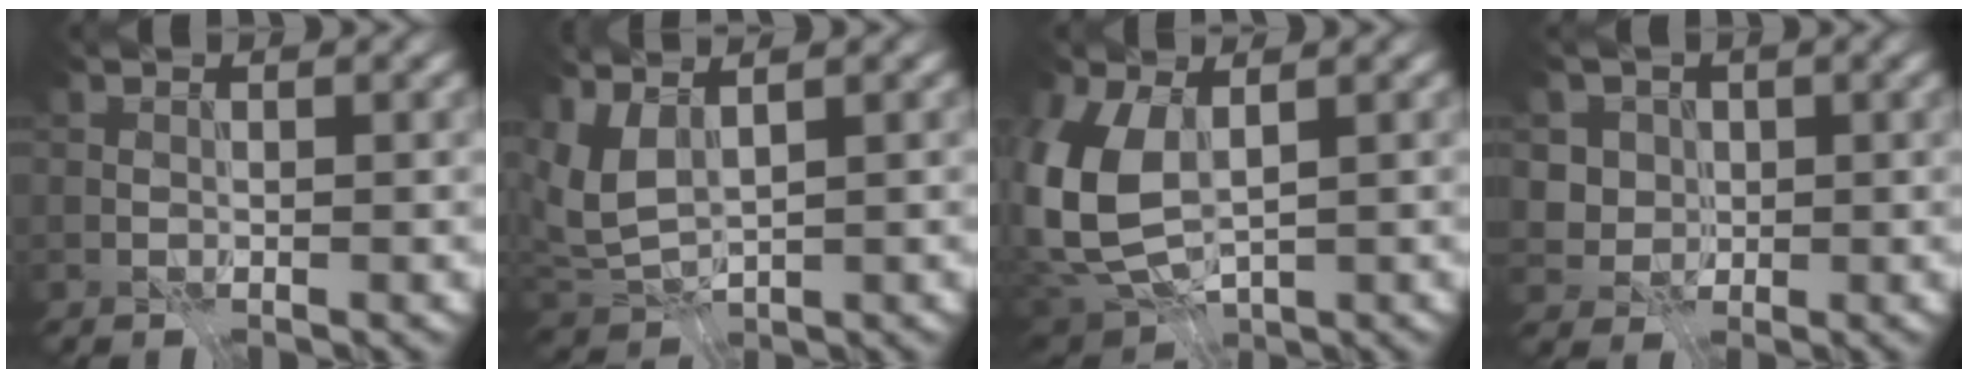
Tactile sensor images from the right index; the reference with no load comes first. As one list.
[{"total": 3.5, "force": [1.8, 1.4, 2.6], "torque": [-0.073, 0.002, 0.040]}, {"total": 9.0, "force": [0.9, 5.6, 7.0], "torque": [-0.186, -0.013, 0.021]}, {"total": 4.1, "force": [1.5, 3.6, 1.3], "torque": [-0.023, 0.002, 0.027]}]